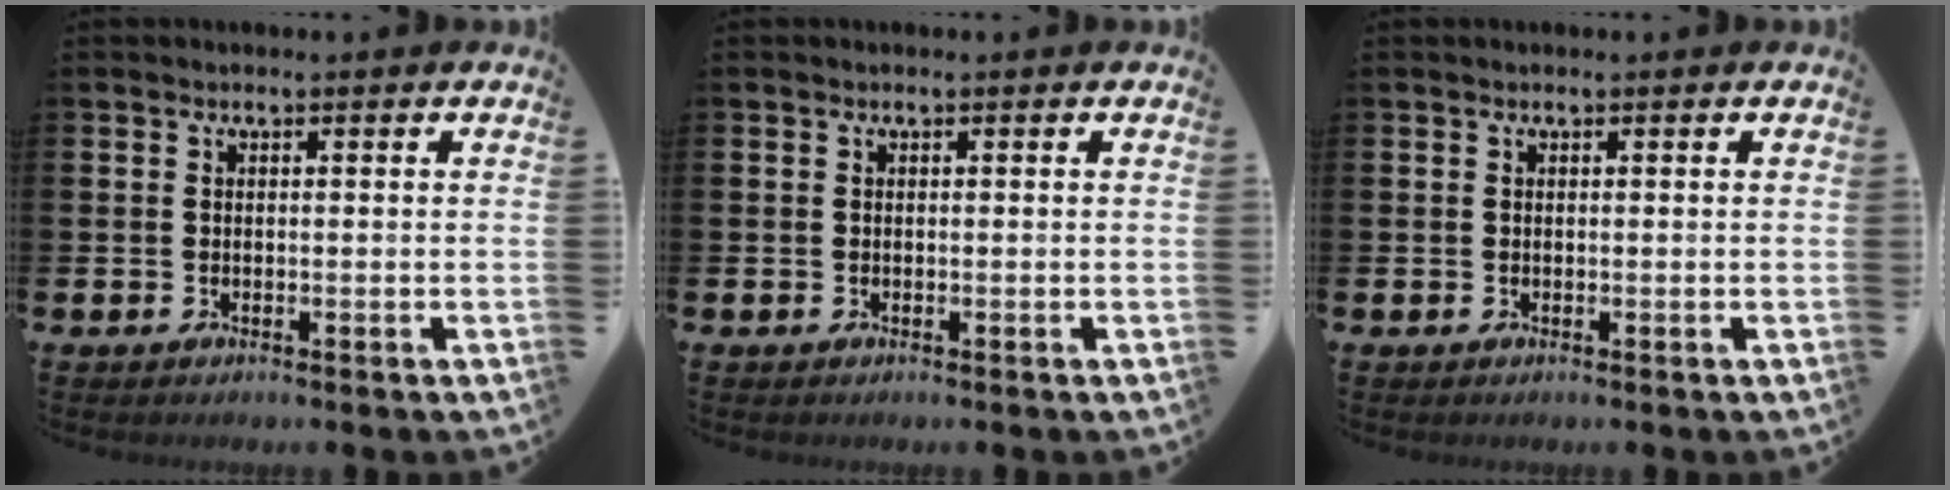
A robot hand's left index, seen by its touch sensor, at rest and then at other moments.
{"total": 0.0}
{"total": 0.0}